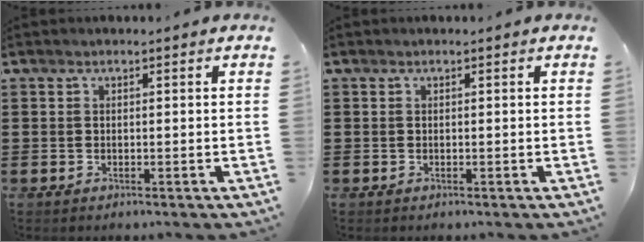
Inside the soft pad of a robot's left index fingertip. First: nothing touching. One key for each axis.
{"total": 0.0}